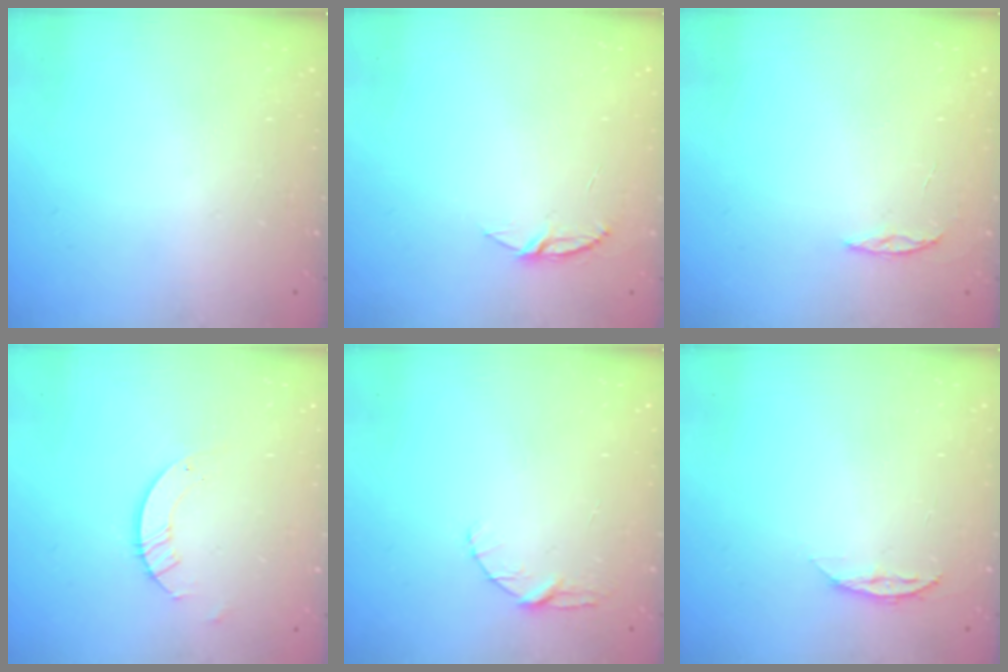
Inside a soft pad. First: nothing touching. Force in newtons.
{"total": 4.6, "press": 4.5, "slide": 0.4}
{"total": 2.4, "press": 2.4, "slide": 0.2}
{"total": 4.0, "press": 4.0, "slide": 0.2}
{"total": 4.0, "press": 3.9, "slide": 0.4}
{"total": 5.1, "press": 5.1, "slide": 0.7}